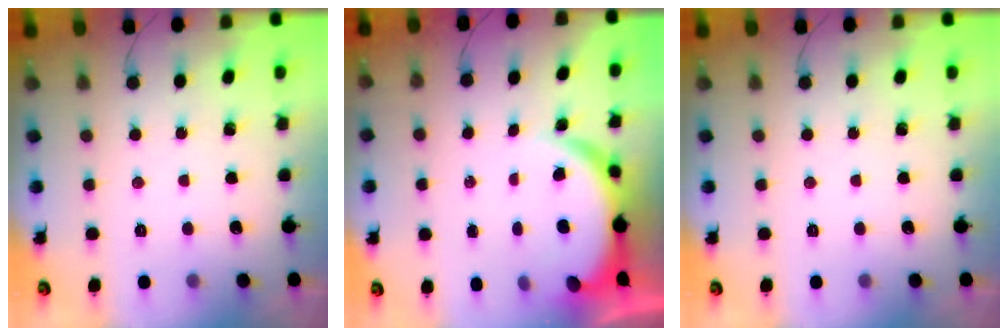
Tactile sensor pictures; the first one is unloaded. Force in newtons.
{"total": 5.4, "press": 5.4, "slide": 0.2}
{"total": 0.0}